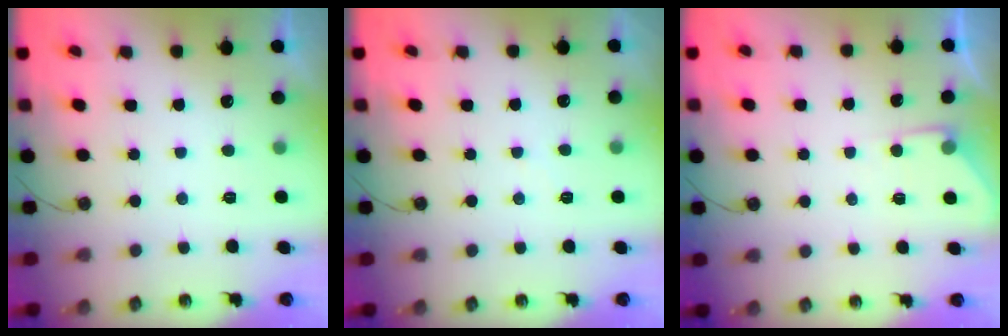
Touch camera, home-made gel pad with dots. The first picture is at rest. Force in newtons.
{"total": 3.4, "press": 3.4, "slide": 0.7}
{"total": 4.0, "press": 4.0, "slide": 0.4}